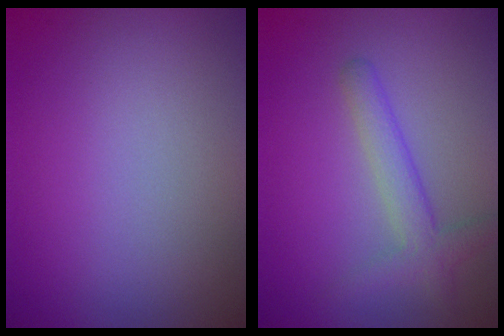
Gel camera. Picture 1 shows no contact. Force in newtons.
{"total": 2.8, "press": 2.8, "slide": 0.1}